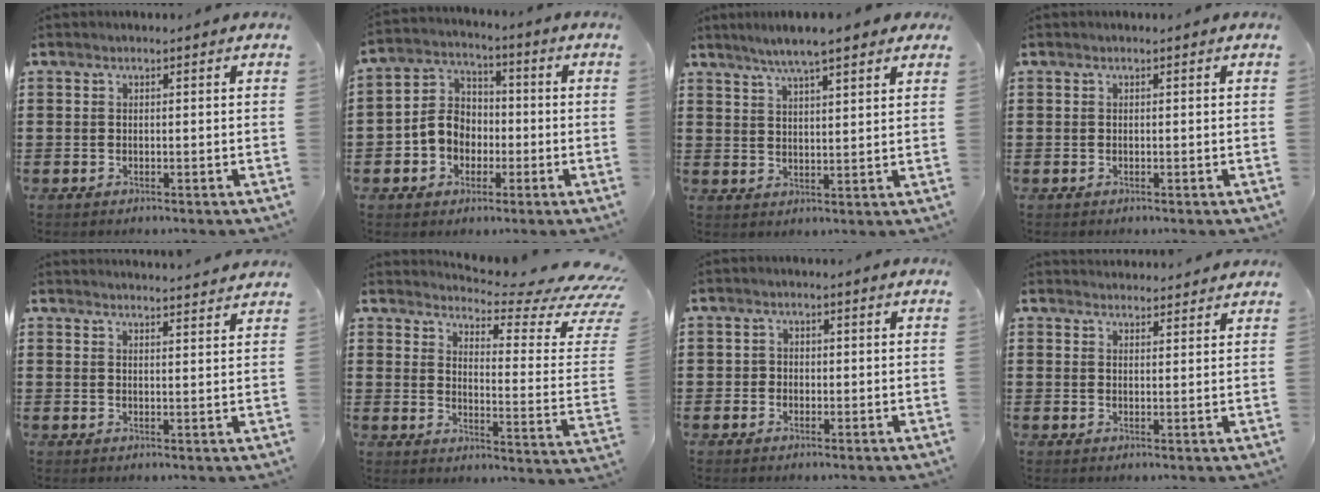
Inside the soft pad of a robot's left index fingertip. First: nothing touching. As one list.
[{"total": 6.4, "force": [-1.7, 5.6, 2.5], "torque": [-0.075, 0.017, -0.038]}, {"total": 5.8, "force": [4.7, 0.6, 3.4], "torque": [-0.078, -0.005, 0.082]}, {"total": 0.0}, {"total": 2.7, "force": [2.6, -0.5, 0.1], "torque": [-0.010, -0.014, 0.048]}, {"total": 5.8, "force": [5.0, 0.5, 3.0], "torque": [-0.052, -0.058, 0.076]}, {"total": 1.2, "force": [-0.2, 1.2, 0.2], "torque": [-0.008, 0.004, -0.006]}, {"total": 2.4, "force": [2.3, 0.2, -0.2], "torque": [-0.003, -0.007, 0.045]}]